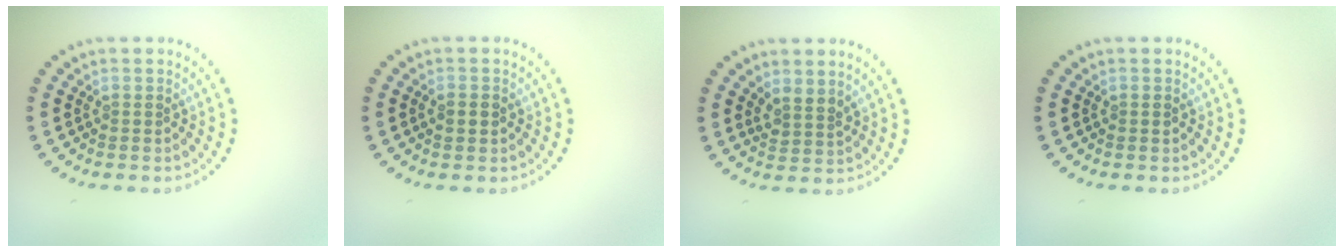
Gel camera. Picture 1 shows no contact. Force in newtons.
{"total": 1.7, "press": 1.7, "slide": 0.1}
{"total": 1.8, "press": 1.3, "slide": 1.2}
{"total": 0.6, "press": 0.6, "slide": 0.0}